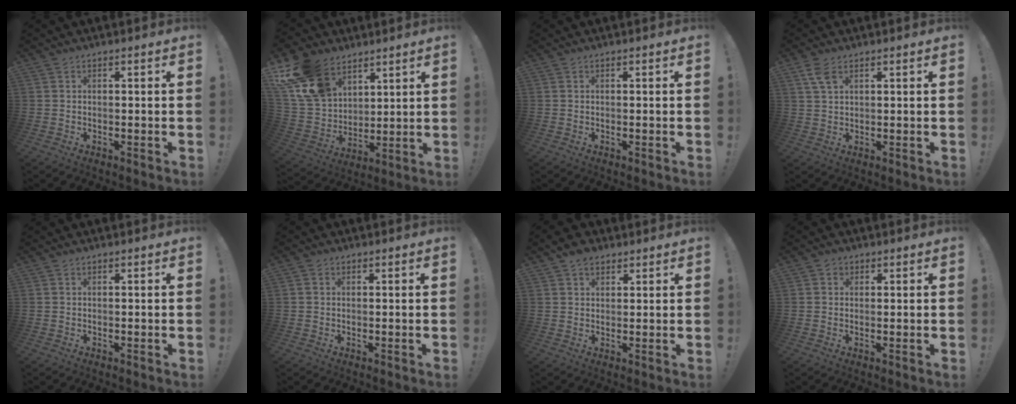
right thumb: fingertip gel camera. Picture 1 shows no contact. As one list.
[{"total": 18.0, "force": [10.9, 11.6, 8.4], "torque": [-0.166, -0.059, 0.213]}, {"total": 0.0}, {"total": 4.5, "force": [2.4, 2.2, 3.2], "torque": [-0.060, -0.006, 0.046]}, {"total": 0.0}, {"total": 0.6, "force": [0.0, 0.6, 0.1], "torque": [-0.005, 0.004, 0.001]}, {"total": 4.4, "force": [2.9, 2.9, 1.6], "torque": [-0.017, -0.012, 0.052]}, {"total": 1.2, "force": [0.8, 0.9, 0.3], "torque": [0.009, -0.003, 0.010]}]